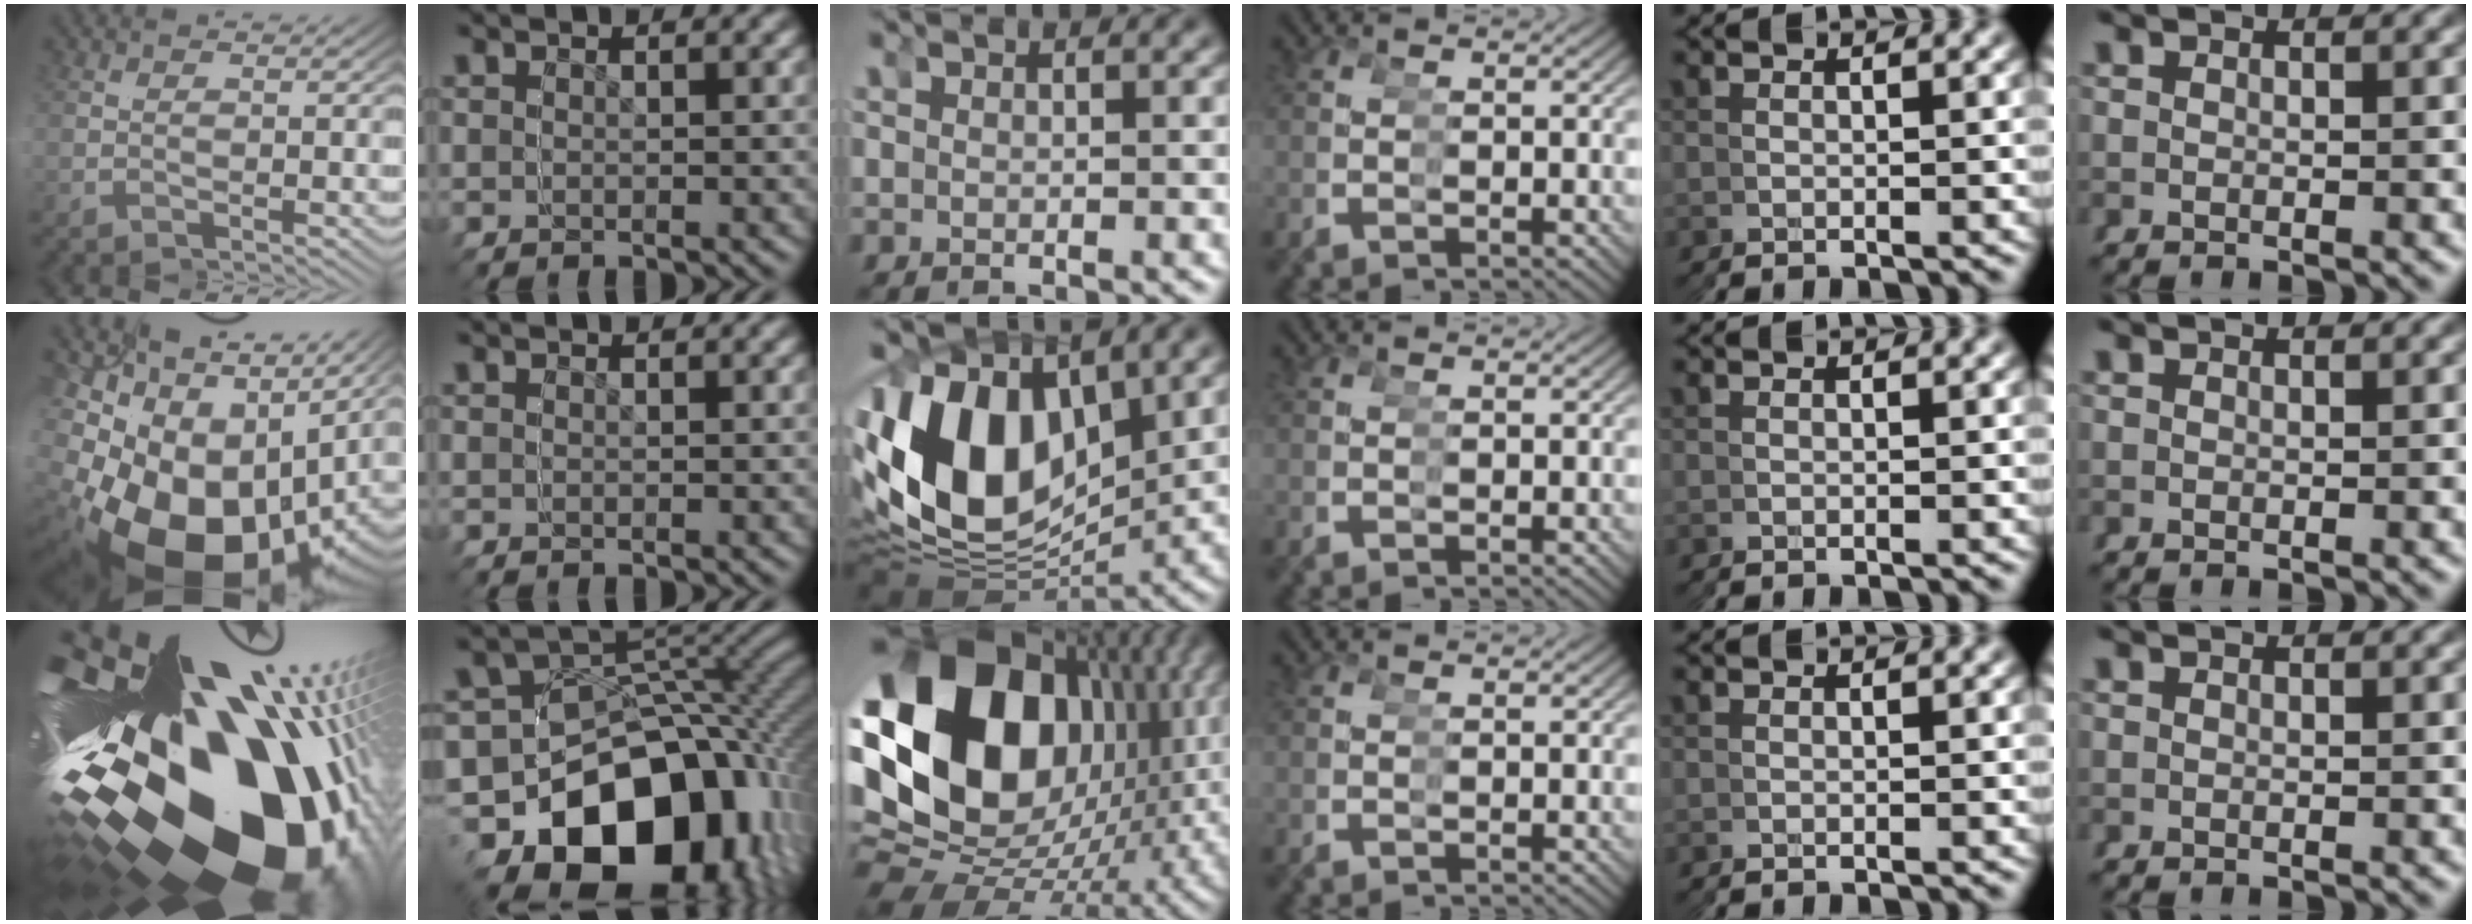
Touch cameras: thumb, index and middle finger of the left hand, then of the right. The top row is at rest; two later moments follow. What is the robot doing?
{"motion": "grasp_and_lifting", "object": "tape"}